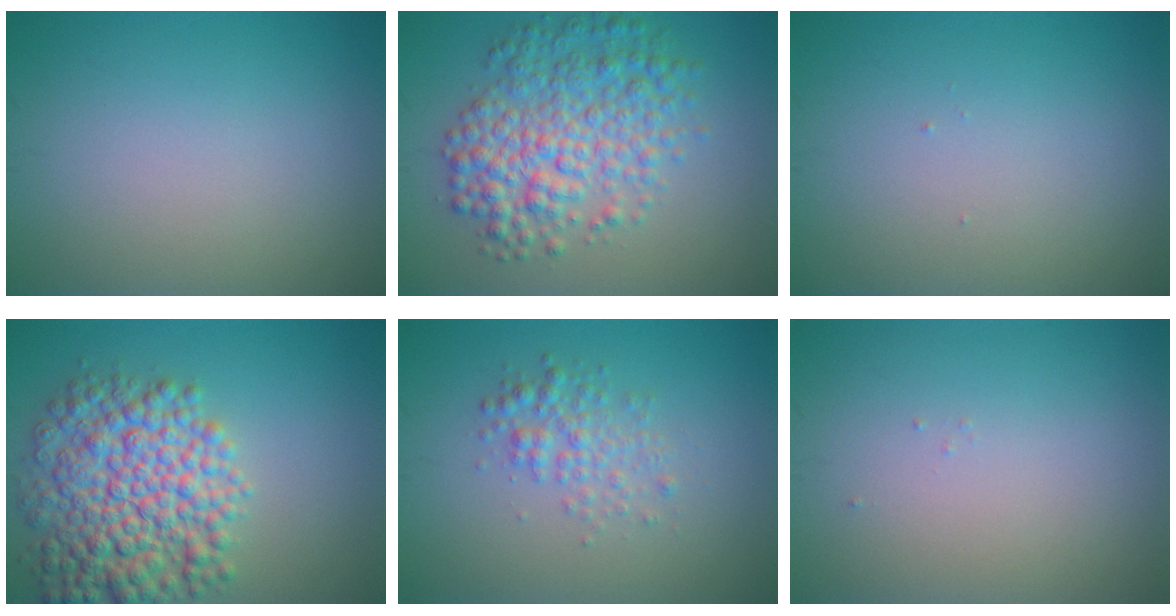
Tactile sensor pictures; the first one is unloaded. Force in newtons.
{"total": 6.7, "press": 6.7, "slide": 0.1}
{"total": 0.0}
{"total": 9.1, "press": 9.1, "slide": 0.2}
{"total": 2.5, "press": 2.5, "slide": 0.0}
{"total": 0.0}